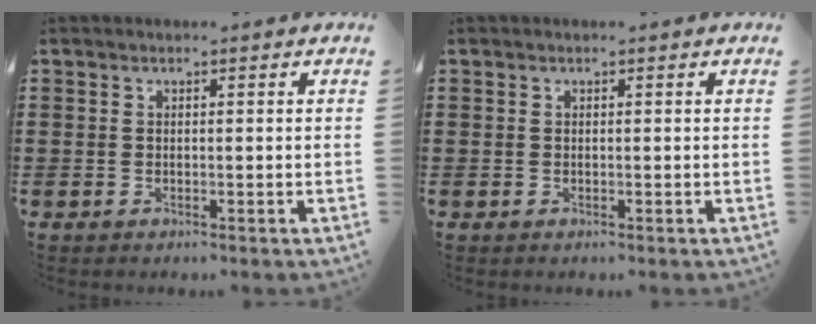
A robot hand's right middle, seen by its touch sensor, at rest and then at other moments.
{"total": 0.0}